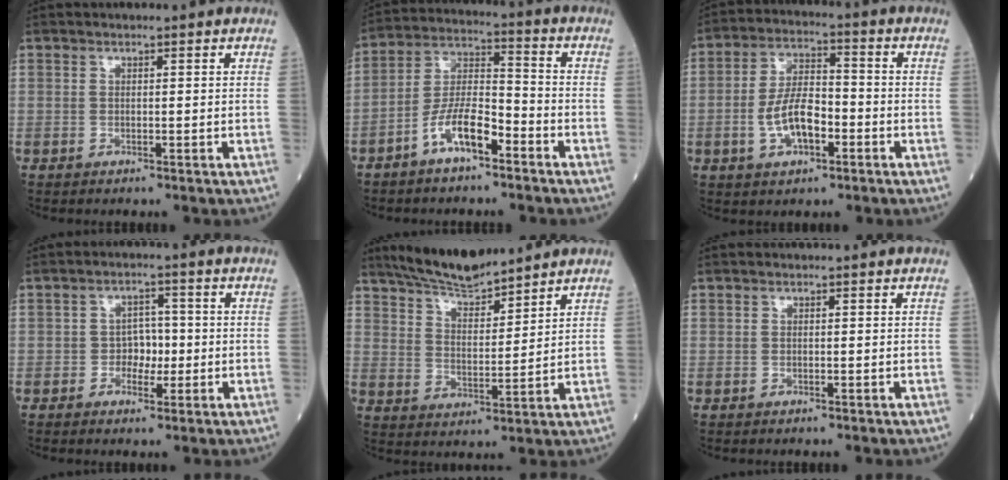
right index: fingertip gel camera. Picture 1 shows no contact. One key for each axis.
{"total": 8.8, "fx": -5.1, "fy": 2.6, "fz": 6.8, "tx": -0.137, "ty": 0.012, "tz": -0.100}
{"total": 8.8, "fx": -2.6, "fy": 3.9, "fz": 7.5, "tx": -0.149, "ty": 0.012, "tz": -0.049}
{"total": 3.9, "fx": -0.7, "fy": 2.7, "fz": 2.7, "tx": -0.032, "ty": 0.008, "tz": -0.014}
{"total": 9.6, "fx": 8.8, "fy": 1.2, "fz": 3.7, "tx": -0.072, "ty": 0.000, "tz": 0.164}
{"total": 0.0}